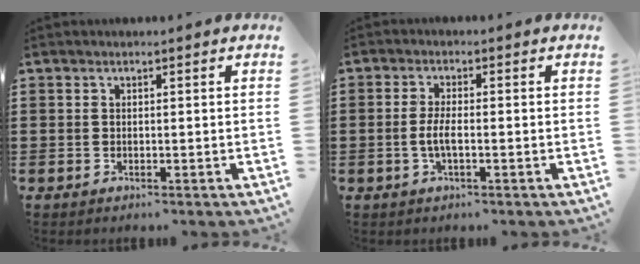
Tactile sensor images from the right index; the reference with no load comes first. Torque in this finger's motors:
{"motor_torque": [1.08, 1.06, 0.35, 0.10]}